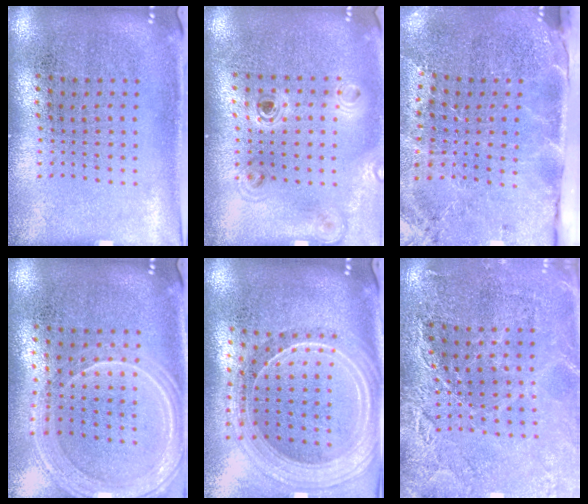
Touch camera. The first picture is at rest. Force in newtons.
{"total": 1.1, "press": 1.0, "slide": 0.3}
{"total": 4.0, "press": 3.2, "slide": 2.3}
{"total": 1.3, "press": 1.3, "slide": 0.2}
{"total": 2.3, "press": 2.0, "slide": 1.2}
{"total": 2.8, "press": 2.8, "slide": 0.3}